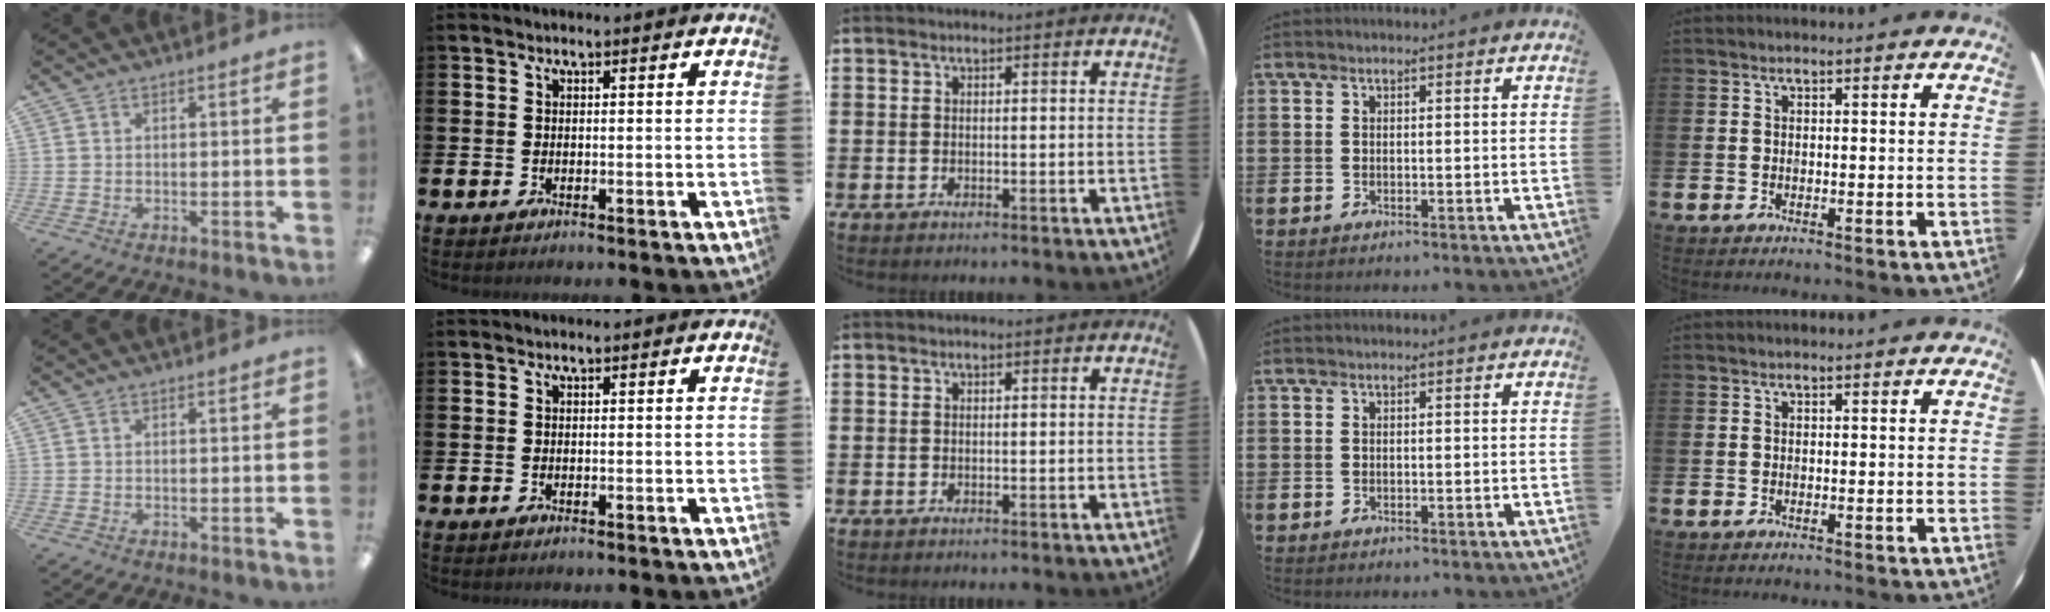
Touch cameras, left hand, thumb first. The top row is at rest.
{}